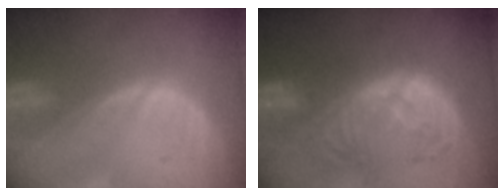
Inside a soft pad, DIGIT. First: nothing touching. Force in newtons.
{"total": 10.6, "press": 9.4, "slide": 4.8}